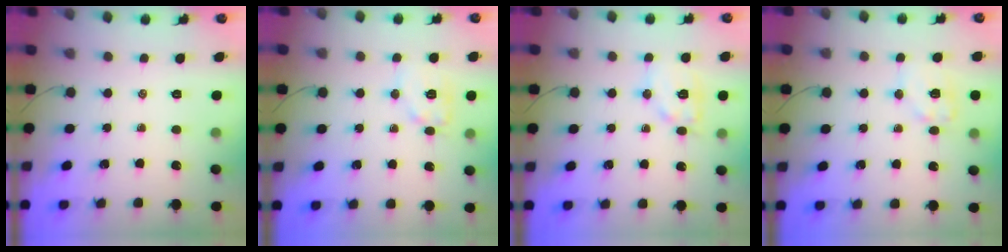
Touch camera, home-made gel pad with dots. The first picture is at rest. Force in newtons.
{"total": 9.1, "press": 9.1, "slide": 0.4}
{"total": 9.8, "press": 9.8, "slide": 0.6}
{"total": 9.0, "press": 9.0, "slide": 1.2}